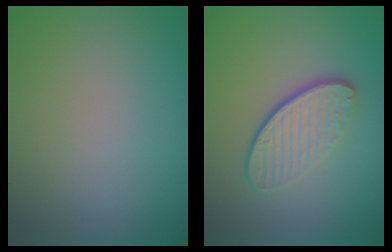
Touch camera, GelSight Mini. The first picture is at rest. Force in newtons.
{"total": 4.2, "press": 3.0, "slide": 3.0}